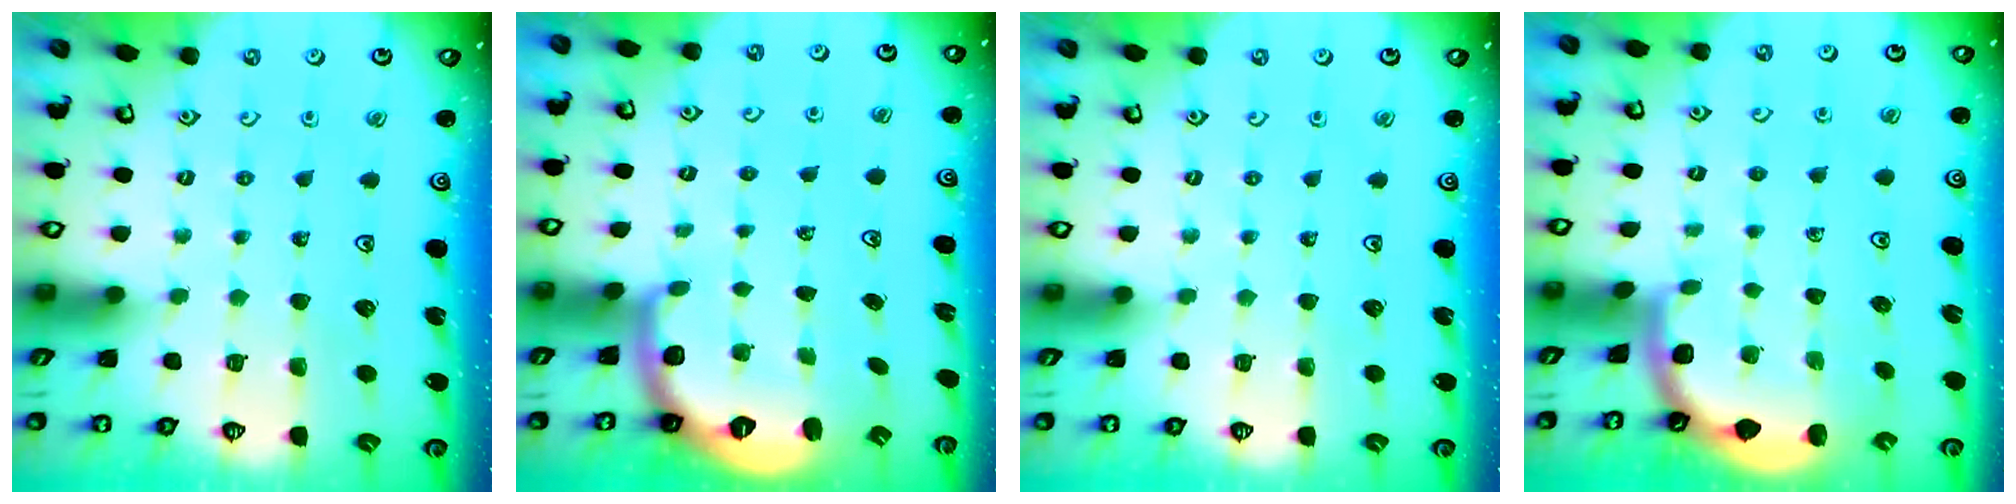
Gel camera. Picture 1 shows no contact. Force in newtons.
{"total": 2.7, "press": 1.8, "slide": 2.0}
{"total": 0.0}
{"total": 1.8, "press": 1.8, "slide": 0.2}